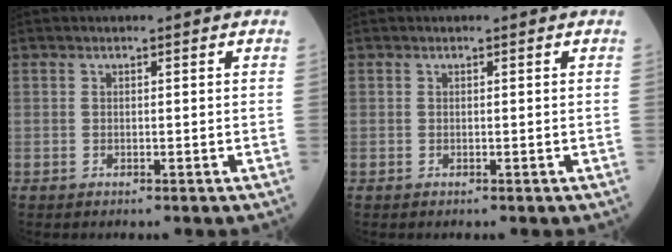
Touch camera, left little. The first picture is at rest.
{"total": 0.0}